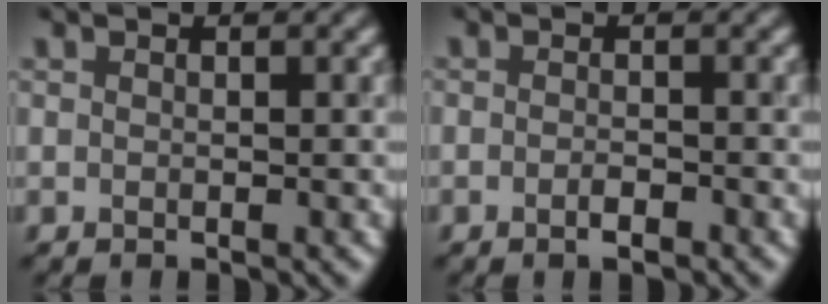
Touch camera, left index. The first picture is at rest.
{"total": 1.1, "force": [-0.7, 0.3, 0.8], "torque": [-0.011, 0.005, -0.013]}